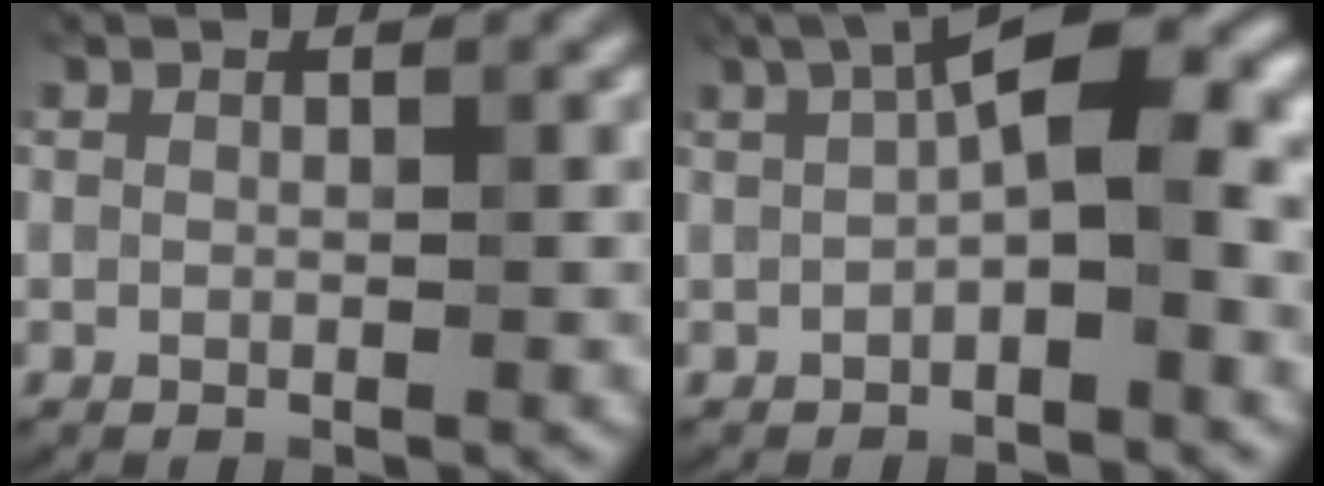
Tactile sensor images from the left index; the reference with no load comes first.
{"total": 8.9, "force": [1.5, 2.9, 8.3], "torque": [-0.124, 0.029, 0.012]}